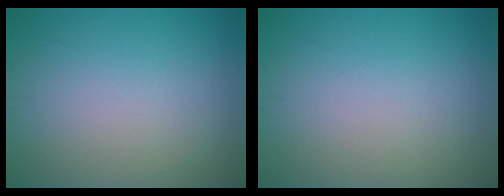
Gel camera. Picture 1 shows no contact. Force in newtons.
{"total": 0.0}